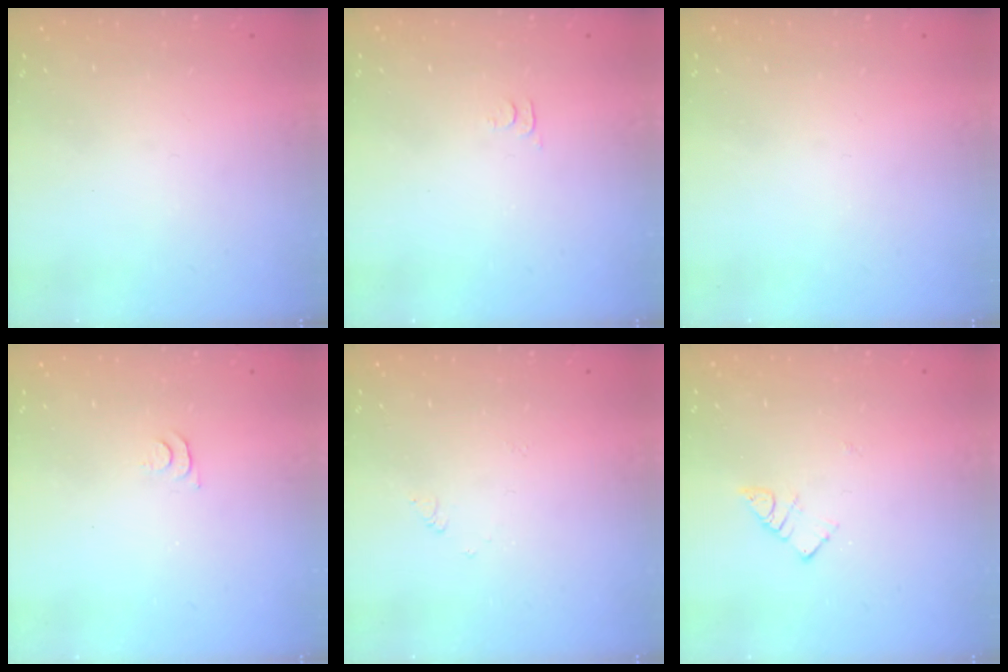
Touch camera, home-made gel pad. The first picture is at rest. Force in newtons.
{"total": 3.4, "press": 3.4, "slide": 0.5}
{"total": 0.0}
{"total": 5.2, "press": 5.1, "slide": 0.5}
{"total": 3.0, "press": 3.0, "slide": 0.4}
{"total": 4.1, "press": 4.0, "slide": 0.5}